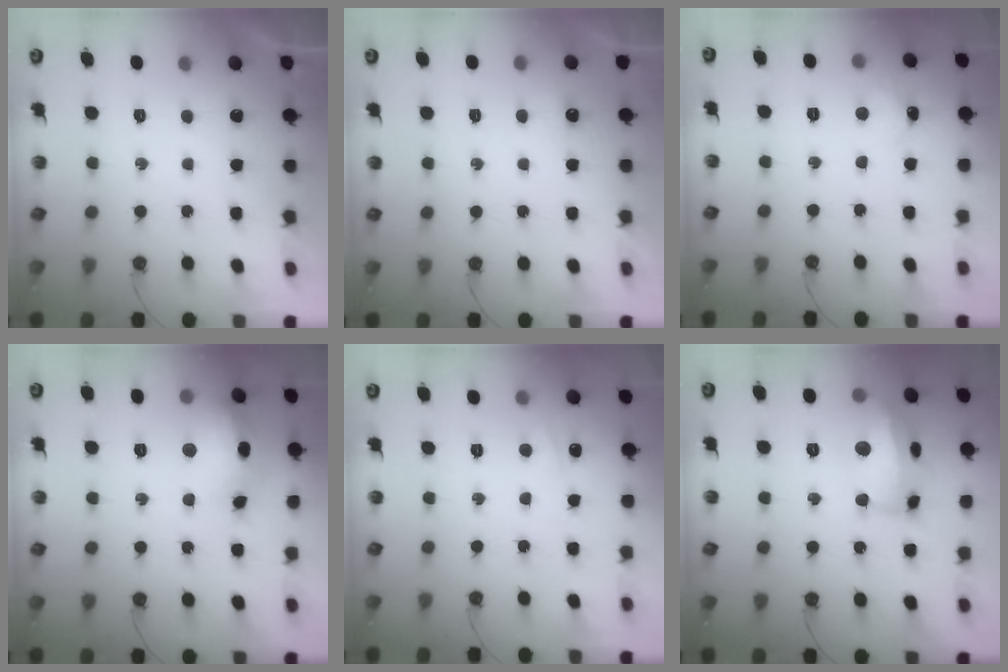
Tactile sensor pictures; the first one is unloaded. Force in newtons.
{"total": 2.2, "press": 2.1, "slide": 0.4}
{"total": 3.3, "press": 3.3, "slide": 0.4}
{"total": 17.4, "press": 17.3, "slide": 2.0}
{"total": 5.4, "press": 5.4, "slide": 0.7}
{"total": 17.3, "press": 17.2, "slide": 1.8}